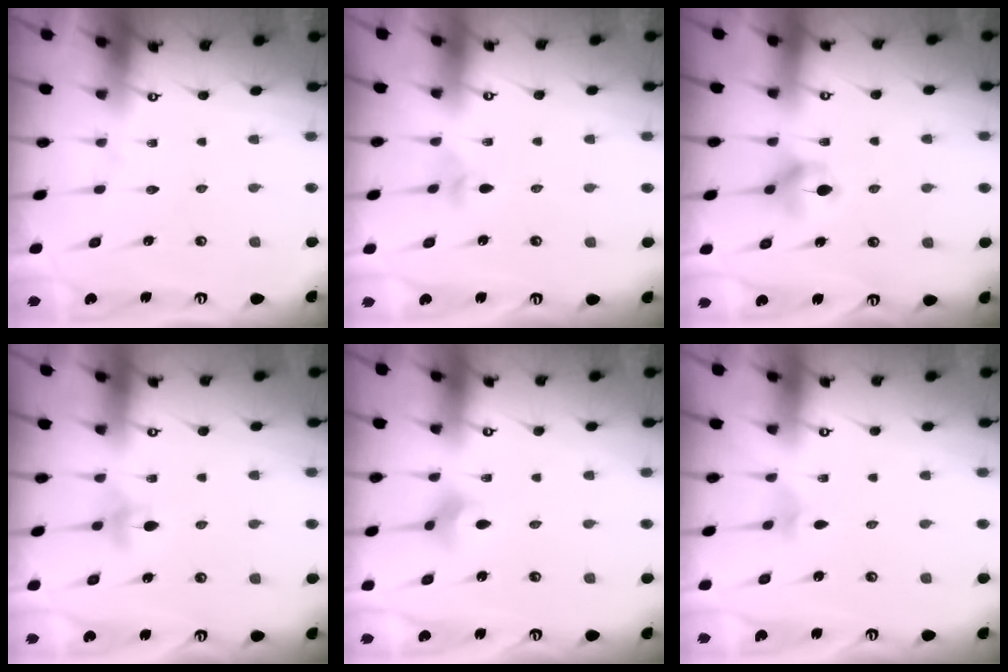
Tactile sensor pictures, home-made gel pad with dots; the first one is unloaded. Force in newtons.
{"total": 3.2, "press": 3.1, "slide": 0.7}
{"total": 5.7, "press": 5.6, "slide": 0.9}
{"total": 4.0, "press": 3.9, "slide": 0.8}
{"total": 5.1, "press": 5.0, "slide": 0.9}
{"total": 2.2, "press": 2.1, "slide": 0.6}